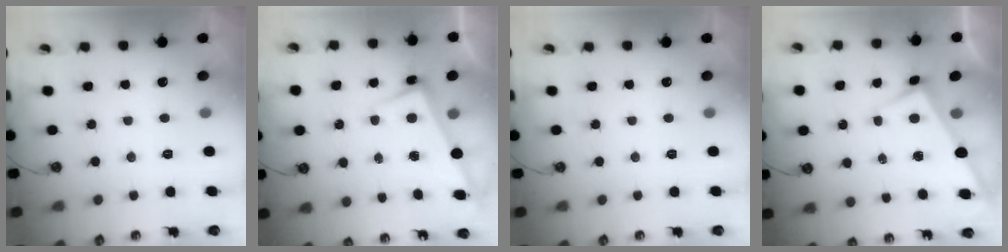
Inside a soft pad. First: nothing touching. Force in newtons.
{"total": 2.5, "press": 2.3, "slide": 0.8}
{"total": 0.0}
{"total": 2.5, "press": 2.5, "slide": 0.2}